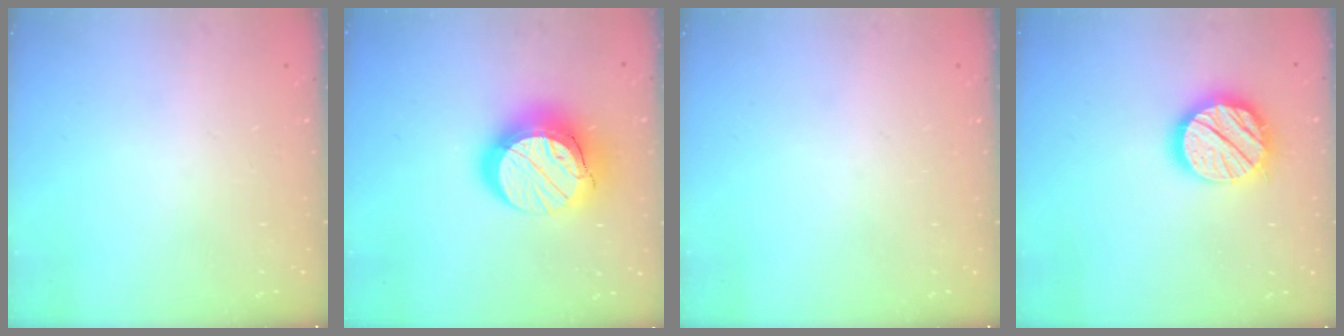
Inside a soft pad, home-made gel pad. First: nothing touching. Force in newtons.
{"total": 18.5, "press": 18.5, "slide": 1.3}
{"total": 0.0}
{"total": 16.3, "press": 16.1, "slide": 2.4}